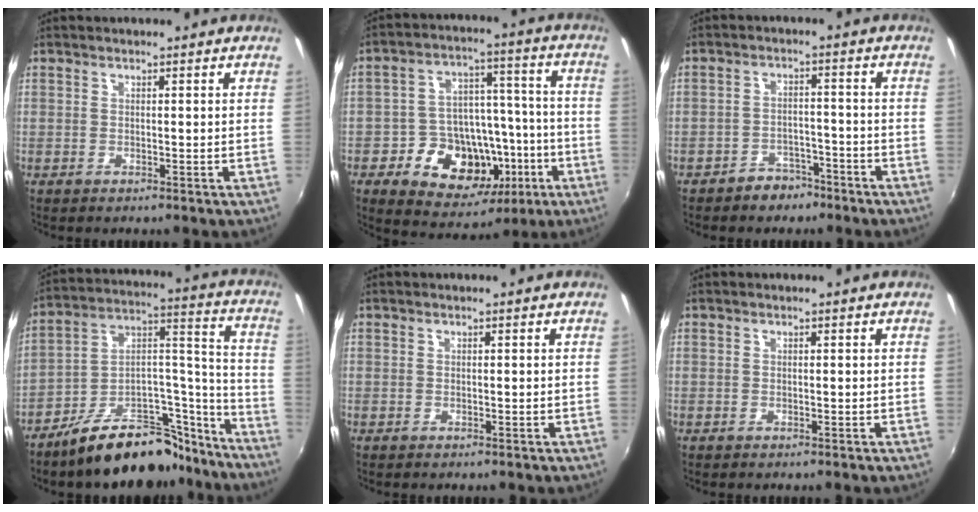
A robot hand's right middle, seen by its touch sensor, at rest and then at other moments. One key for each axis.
{"total": 17.8, "fx": -6.8, "fy": 13.2, "fz": 9.7, "tx": -0.199, "ty": 0.033, "tz": -0.084}
{"total": 5.0, "fx": -4.0, "fy": 2.8, "fz": 1.0, "tx": -0.026, "ty": 0.018, "tz": -0.053}
{"total": 20.6, "fx": -16.5, "fy": 8.2, "fz": 9.2, "tx": -0.125, "ty": 0.067, "tz": -0.238}
{"total": 0.0}
{"total": 0.0}